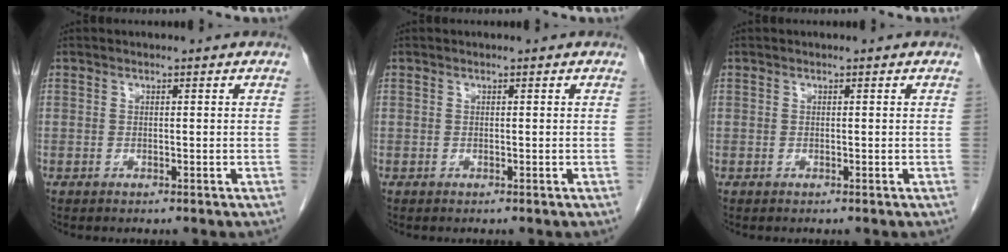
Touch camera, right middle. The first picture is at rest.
{"total": 0.0}
{"total": 0.0}